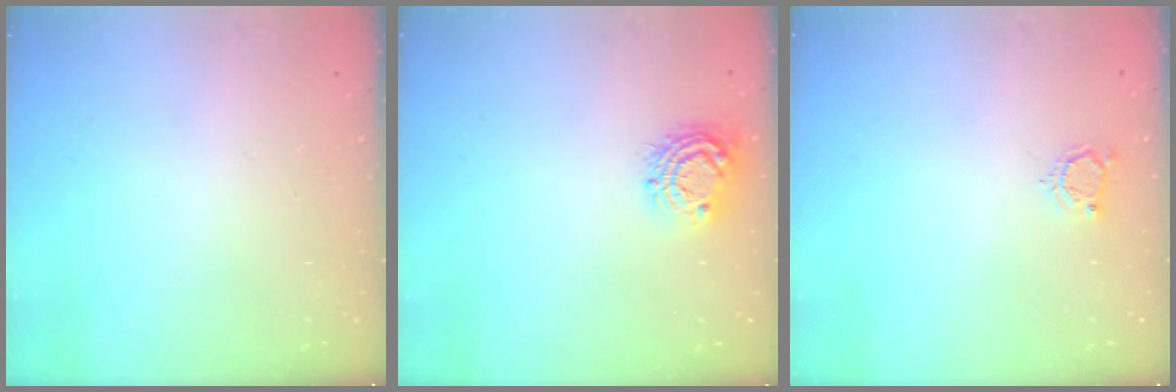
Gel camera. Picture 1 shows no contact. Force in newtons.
{"total": 9.9, "press": 9.9, "slide": 0.7}
{"total": 3.9, "press": 3.9, "slide": 0.5}